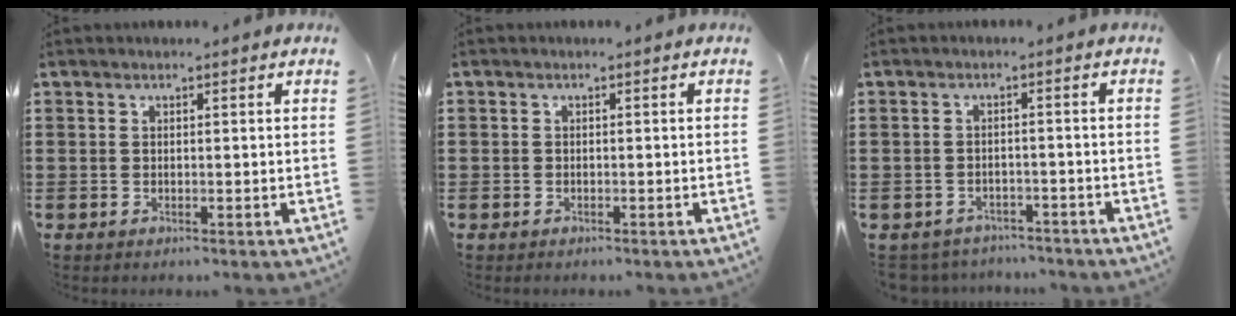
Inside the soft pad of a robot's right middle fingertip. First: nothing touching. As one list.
[{"total": 0.9, "force": [-0.4, 0.8, 0.0], "torque": [-0.002, 0.004, -0.011]}, {"total": 2.5, "force": [-2.4, 0.7, -0.3], "torque": [-0.005, 0.002, -0.056]}]